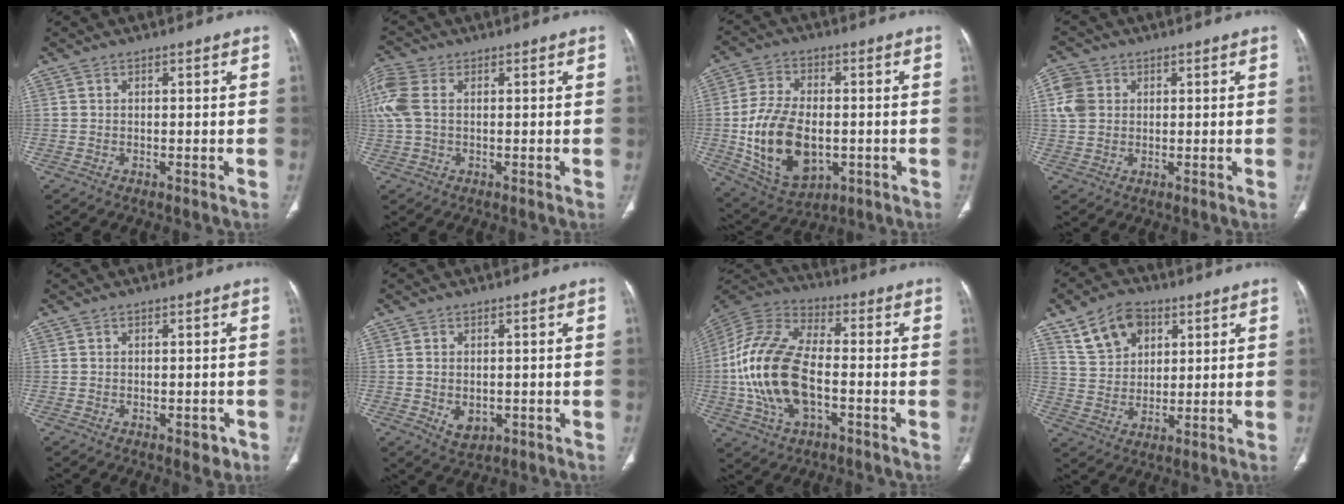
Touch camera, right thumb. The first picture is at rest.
{"total": 7.2, "force": [1.2, 4.6, 5.4], "torque": [-0.165, 0.024, 0.026]}
{"total": 16.6, "force": [-2.4, 10.2, 12.8], "torque": [-0.223, 0.000, -0.024]}
{"total": 5.5, "force": [1.3, 4.6, 2.7], "torque": [-0.053, 0.005, 0.024]}
{"total": 2.2, "force": [-1.0, 1.4, 1.4], "torque": [-0.003, 0.002, -0.009]}
{"total": 4.1, "force": [-0.8, 2.9, 2.8], "torque": [-0.036, -0.004, 0.001]}
{"total": 18.8, "force": [-3.2, 10.1, 15.6], "torque": [-0.325, 0.025, -0.060]}
{"total": 10.2, "force": [5.5, 7.1, 4.9], "torque": [-0.063, -0.015, 0.105]}